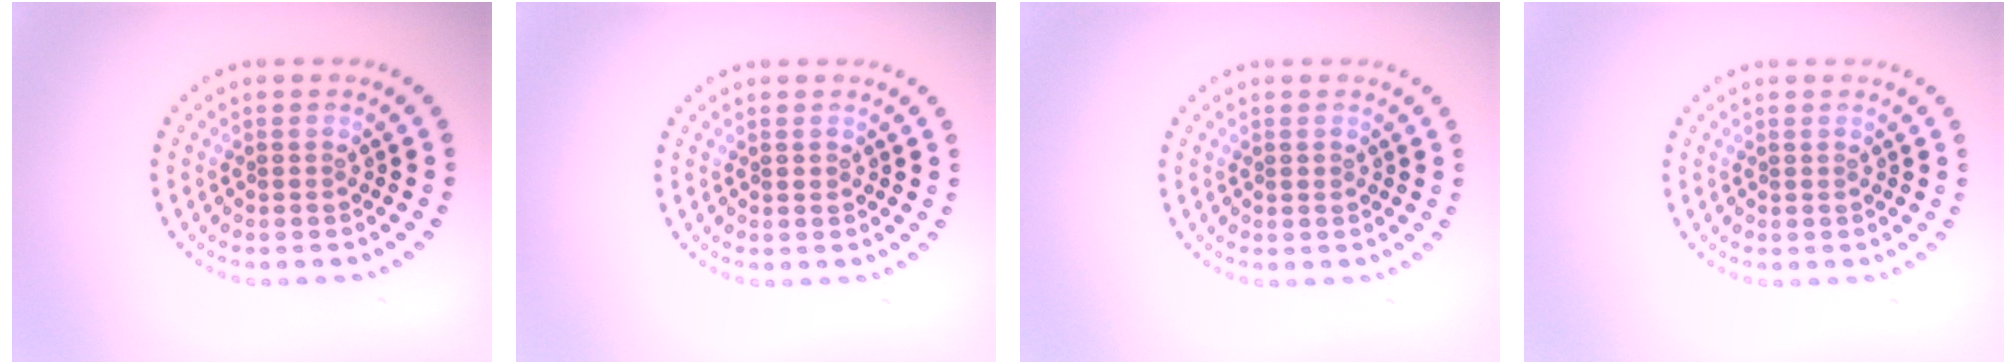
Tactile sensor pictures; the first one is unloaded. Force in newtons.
{"total": 0.5, "press": 0.5, "slide": 0.1}
{"total": 0.6, "press": 0.6, "slide": 0.0}
{"total": 0.0}